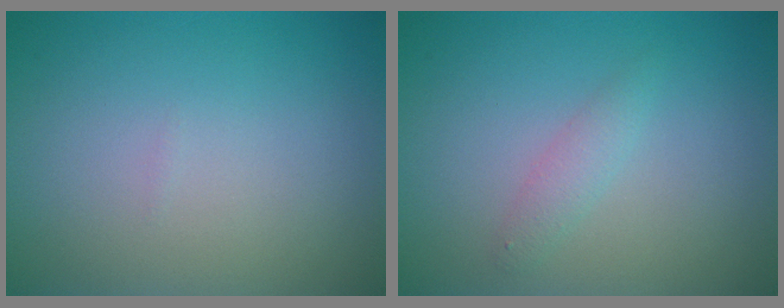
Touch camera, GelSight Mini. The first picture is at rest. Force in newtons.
{"total": 1.4, "press": 1.4, "slide": 0.0}